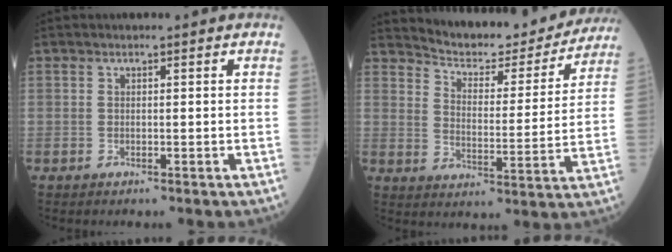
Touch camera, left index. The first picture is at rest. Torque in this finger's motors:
{"motor_torque": [0.63, -0.85, -0.01, 0.01]}